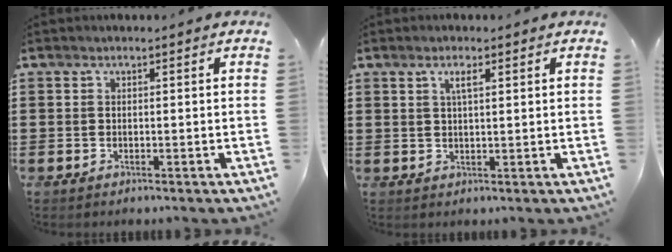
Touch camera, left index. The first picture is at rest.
{"total": 2.2, "force": [1.2, 0.5, 1.8], "torque": [-0.038, 0.002, 0.019]}